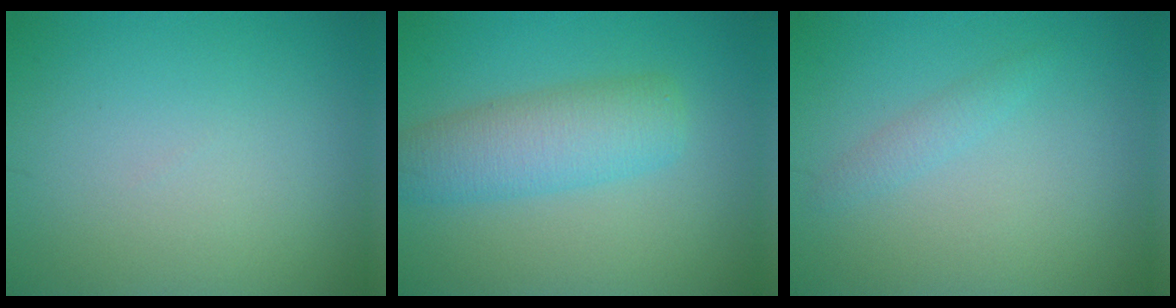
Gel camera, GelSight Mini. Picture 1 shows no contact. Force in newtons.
{"total": 5.1, "press": 5.1, "slide": 0.2}
{"total": 1.1, "press": 1.1, "slide": 0.1}